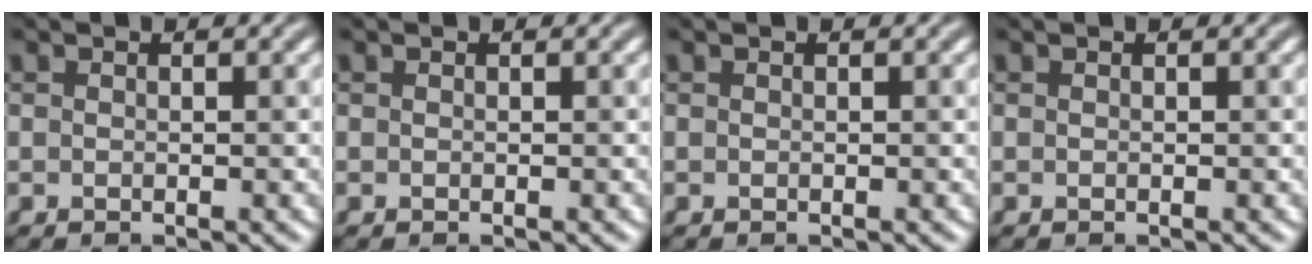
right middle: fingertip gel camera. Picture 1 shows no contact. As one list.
[{"total": 0.0}, {"total": 0.0}, {"total": 0.0}]